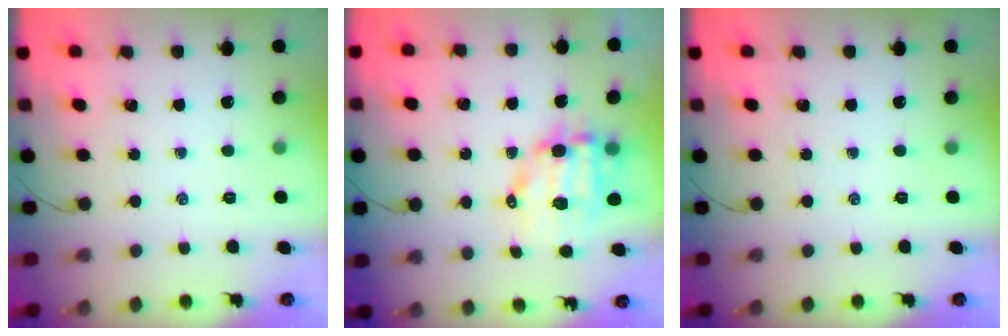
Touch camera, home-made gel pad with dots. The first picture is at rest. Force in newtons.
{"total": 8.9, "press": 8.6, "slide": 2.1}
{"total": 0.0}